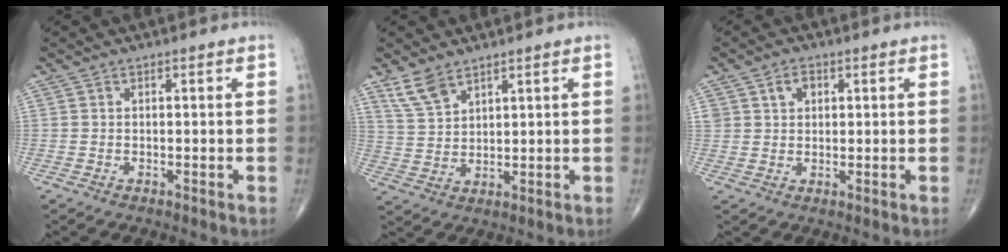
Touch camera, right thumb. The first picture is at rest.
{"total": 5.5, "force": [4.1, 2.4, 2.8], "torque": [-0.051, -0.016, 0.090]}
{"total": 3.4, "force": [1.4, 2.5, 1.7], "torque": [-0.015, -0.004, 0.025]}